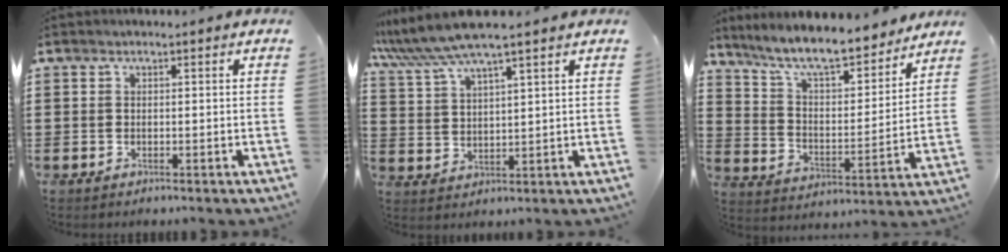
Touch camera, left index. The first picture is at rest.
{"total": 7.0, "force": [5.7, 0.2, 4.0], "torque": [-0.095, -0.016, 0.103]}
{"total": 9.4, "force": [8.4, 0.8, 4.2], "torque": [-0.115, -0.051, 0.143]}